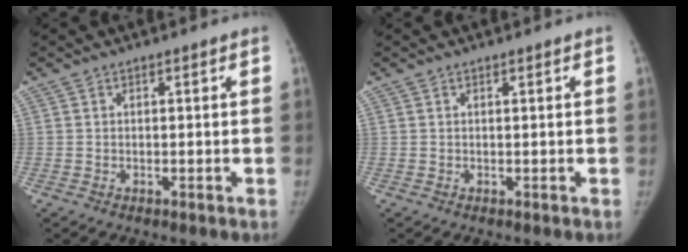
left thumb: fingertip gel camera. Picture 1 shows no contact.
{"total": 0.0}